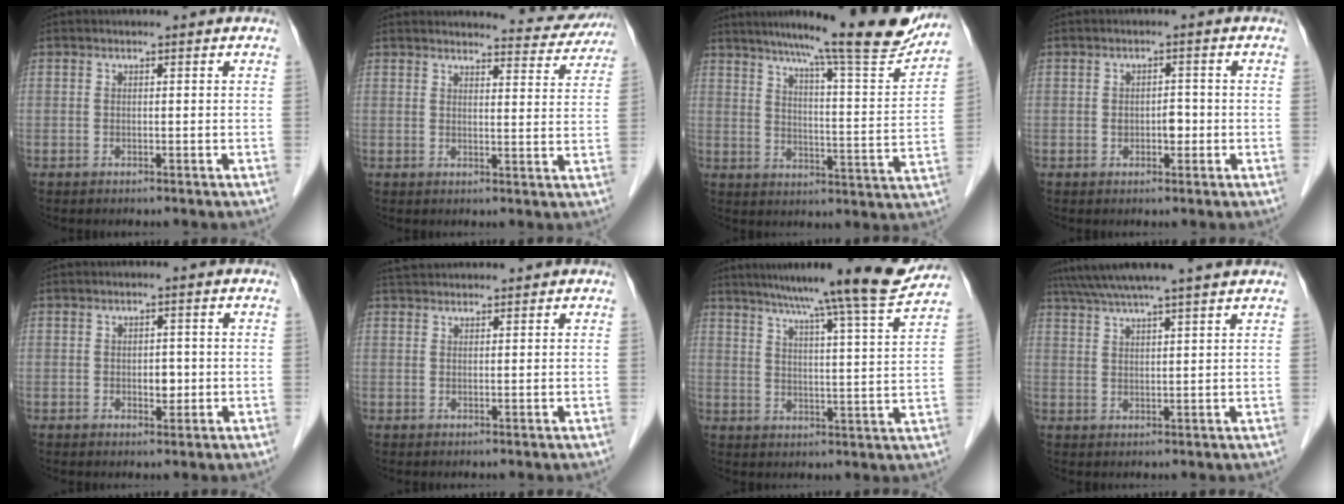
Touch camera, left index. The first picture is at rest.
{"total": 9.1, "force": [8.9, 1.4, 1.0], "torque": [0.002, -0.019, 0.088]}
{"total": 19.1, "force": [16.8, 0.5, 9.2], "torque": [-0.135, -0.036, 0.222]}
{"total": 2.1, "force": [-0.5, 1.3, 1.6], "torque": [-0.023, 0.003, -0.004]}
{"total": 2.0, "force": [-0.3, 1.3, 1.6], "torque": [-0.022, 0.000, 0.000]}
{"total": 3.9, "force": [3.8, 0.6, 1.0], "torque": [-0.017, 0.038, 0.067]}
{"total": 17.2, "force": [15.0, -1.0, 8.4], "torque": [-0.128, -0.022, 0.201]}
{"total": 12.5, "force": [10.8, -0.8, 6.1], "torque": [-0.109, 0.033, 0.154]}